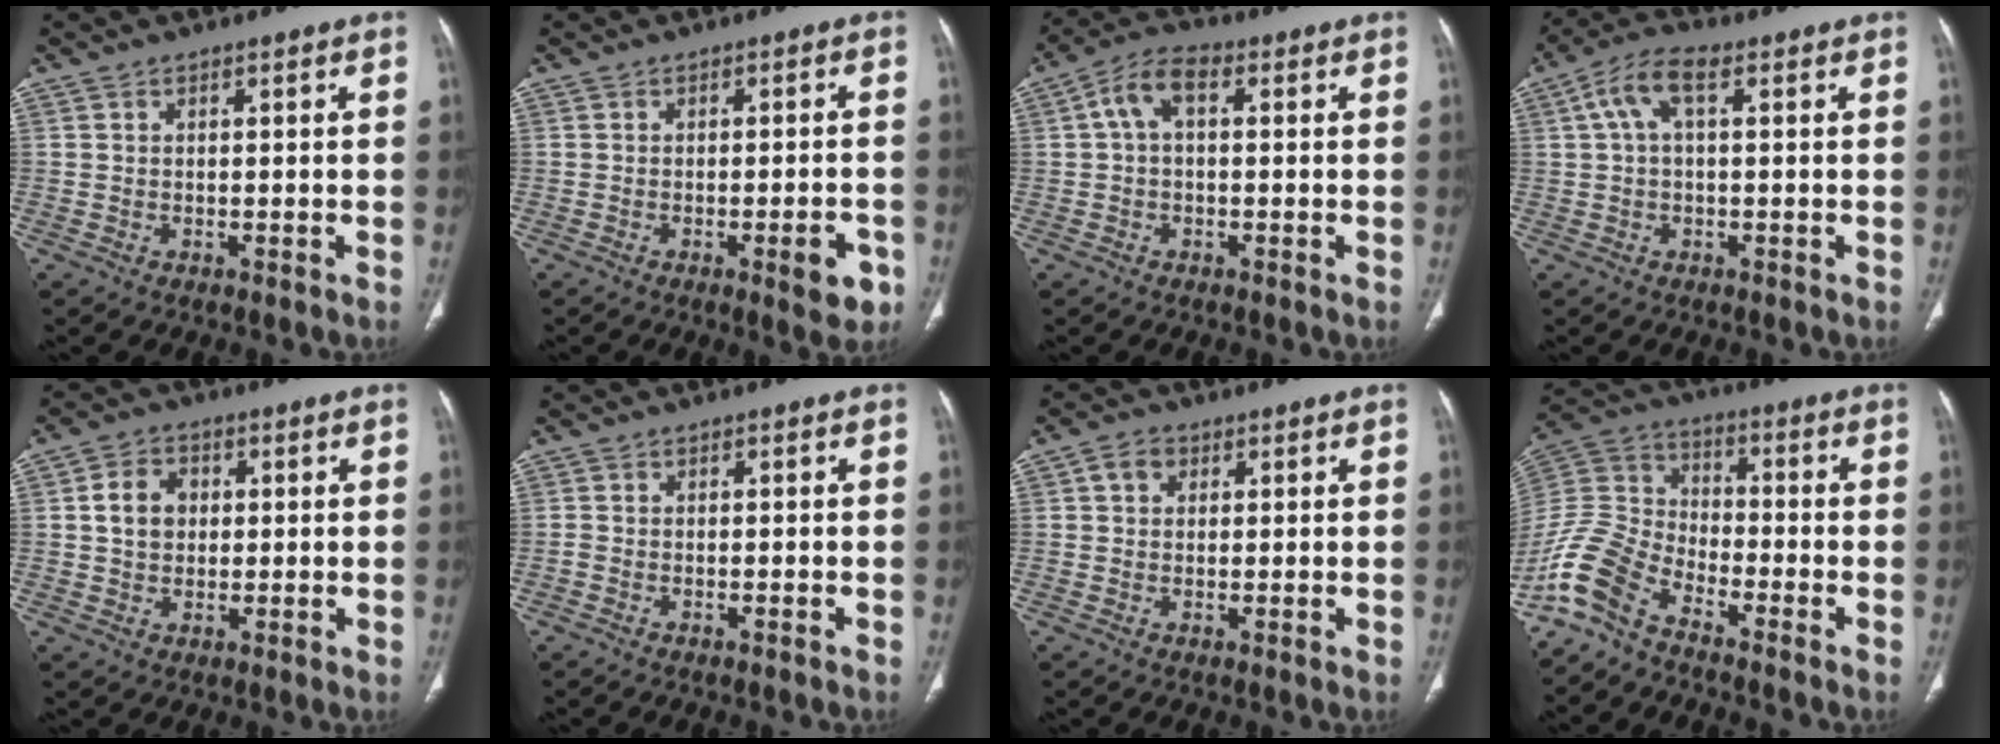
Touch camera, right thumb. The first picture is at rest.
{"total": 5.7, "force": [-2.6, 1.8, 4.8], "torque": [-0.045, 0.007, -0.028]}
{"total": 6.3, "force": [0.9, 3.6, 5.1], "torque": [-0.088, 0.022, 0.007]}
{"total": 6.5, "force": [1.7, 2.8, 5.7], "torque": [-0.120, 0.025, 0.026]}
{"total": 6.1, "force": [0.9, 4.9, 3.6], "torque": [-0.046, 0.005, 0.011]}
{"total": 1.1, "force": [-0.8, 0.4, 0.6], "torque": [-0.014, 0.006, -0.014]}
{"total": 3.2, "force": [1.1, 2.6, 1.7], "torque": [-0.018, 0.004, 0.019]}
{"total": 10.7, "force": [-8.3, 4.7, 4.9], "torque": [-0.114, 0.063, -0.178]}